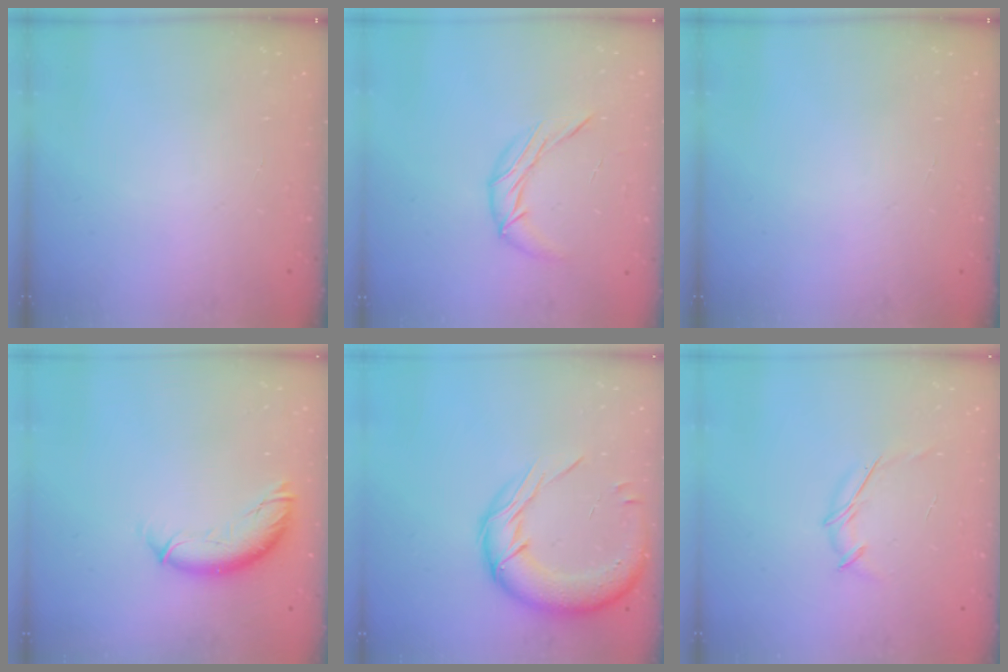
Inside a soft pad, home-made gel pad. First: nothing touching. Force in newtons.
{"total": 7.9, "press": 7.9, "slide": 0.2}
{"total": 0.0}
{"total": 10.1, "press": 10.1, "slide": 0.6}
{"total": 16.7, "press": 16.4, "slide": 3.1}
{"total": 5.3, "press": 5.2, "slide": 0.9}